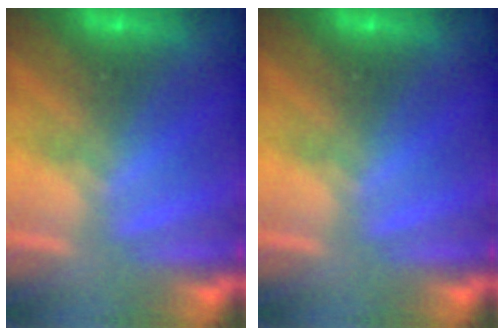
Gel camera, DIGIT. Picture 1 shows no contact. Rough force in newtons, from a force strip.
{"total": 0.0}